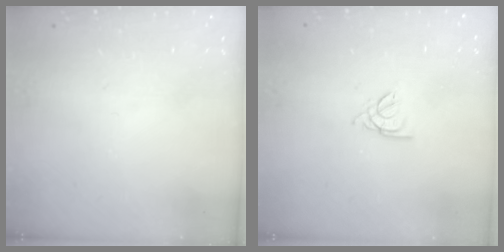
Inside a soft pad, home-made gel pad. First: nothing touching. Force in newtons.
{"total": 1.8, "press": 1.7, "slide": 0.5}